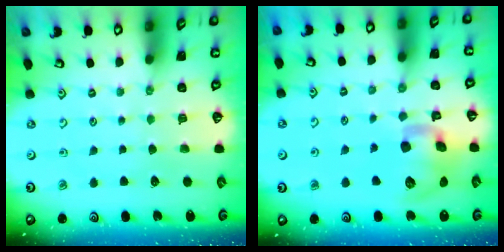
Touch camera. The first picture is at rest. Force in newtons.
{"total": 13.5, "press": 13.4, "slide": 2.2}